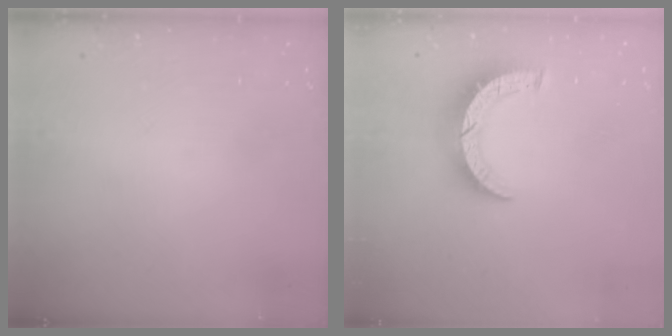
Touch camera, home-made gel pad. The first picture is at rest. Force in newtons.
{"total": 8.0, "press": 8.0, "slide": 0.4}